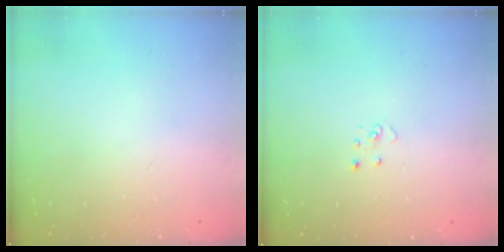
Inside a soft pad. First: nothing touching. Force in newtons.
{"total": 3.4, "press": 3.4, "slide": 0.1}